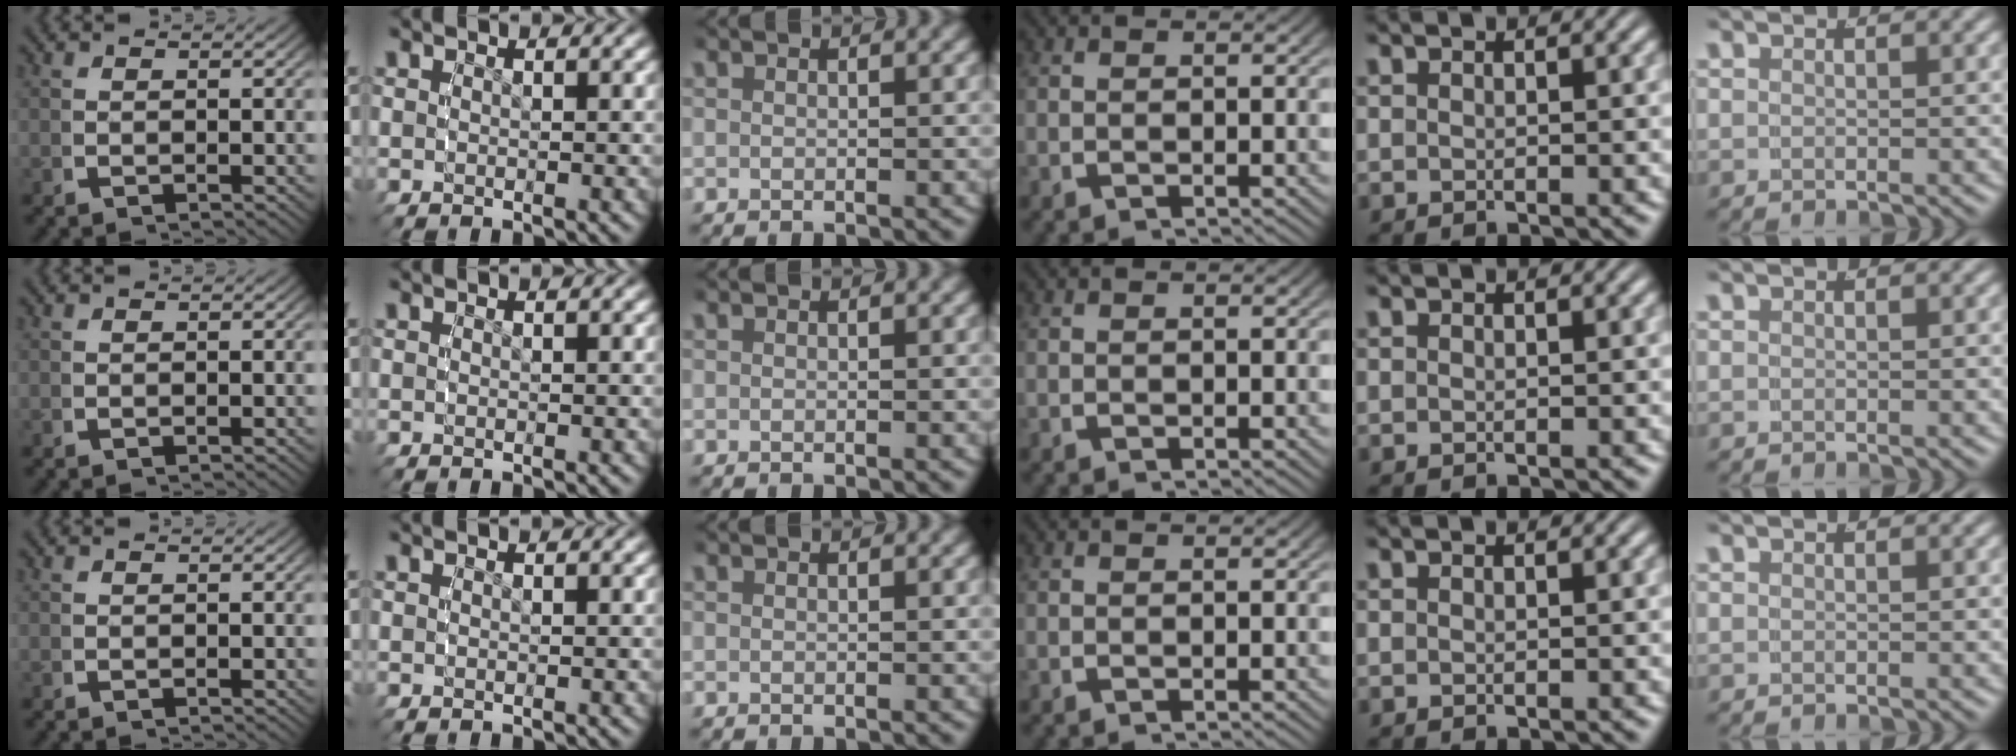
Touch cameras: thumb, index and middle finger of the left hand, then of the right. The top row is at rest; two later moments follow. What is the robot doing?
{"motion": "reach", "object": "pen bag"}